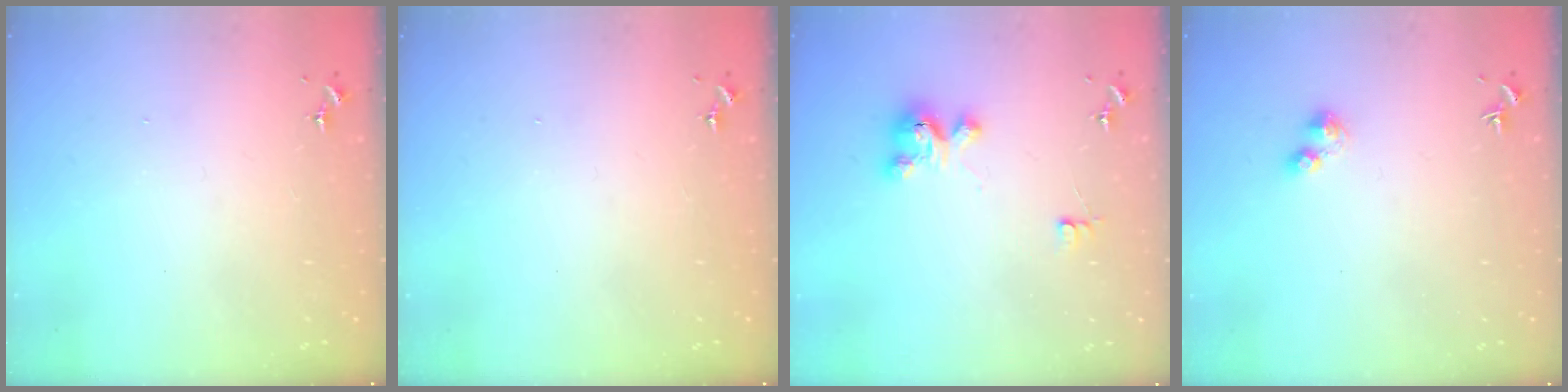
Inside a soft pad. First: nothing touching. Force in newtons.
{"total": 0.0}
{"total": 4.2, "press": 4.2, "slide": 0.3}
{"total": 3.9, "press": 3.9, "slide": 0.6}